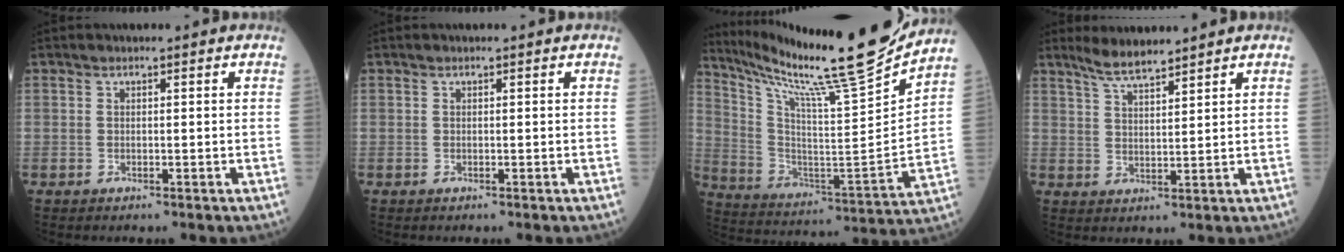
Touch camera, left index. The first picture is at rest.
{"total": 0.0}
{"total": 22.2, "force": [19.7, -1.8, 10.1], "torque": [-0.190, -0.071, 0.313]}
{"total": 4.8, "force": [4.4, 0.4, 1.9], "torque": [-0.049, 0.003, 0.090]}